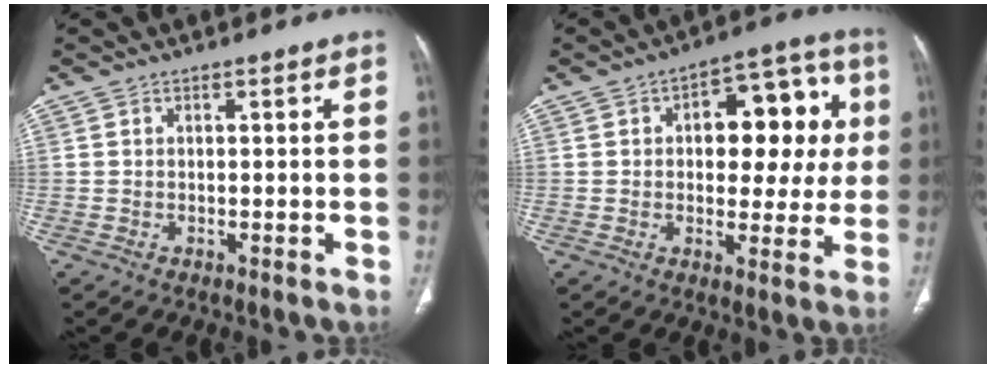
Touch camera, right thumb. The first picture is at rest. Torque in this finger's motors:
{"motor_torque": [0.52, 2.79, 1.01, 0.02, 0.04]}